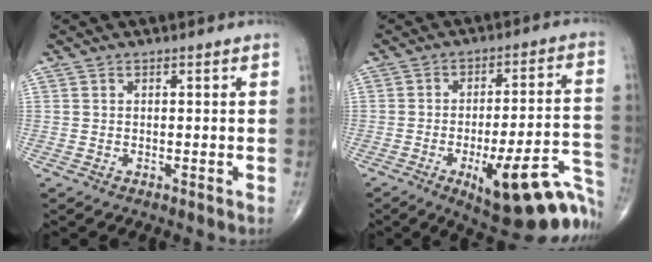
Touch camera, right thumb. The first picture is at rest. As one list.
[{"total": 22.8, "force": [-10.8, 6.9, 18.9], "torque": [-0.178, 0.062, -0.135]}]